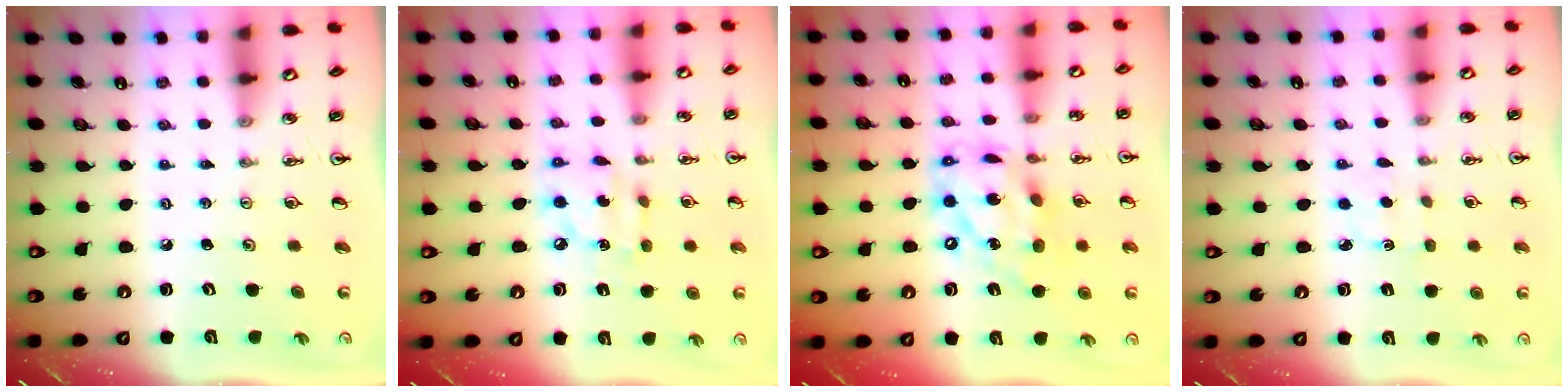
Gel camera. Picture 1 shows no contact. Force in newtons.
{"total": 8.8, "press": 8.8, "slide": 0.5}
{"total": 15.7, "press": 15.7, "slide": 1.0}
{"total": 1.7, "press": 1.6, "slide": 0.4}